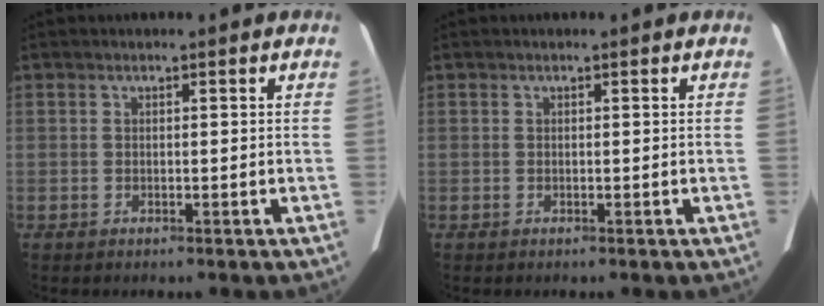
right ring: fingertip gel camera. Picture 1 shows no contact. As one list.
[{"total": 0.0}]